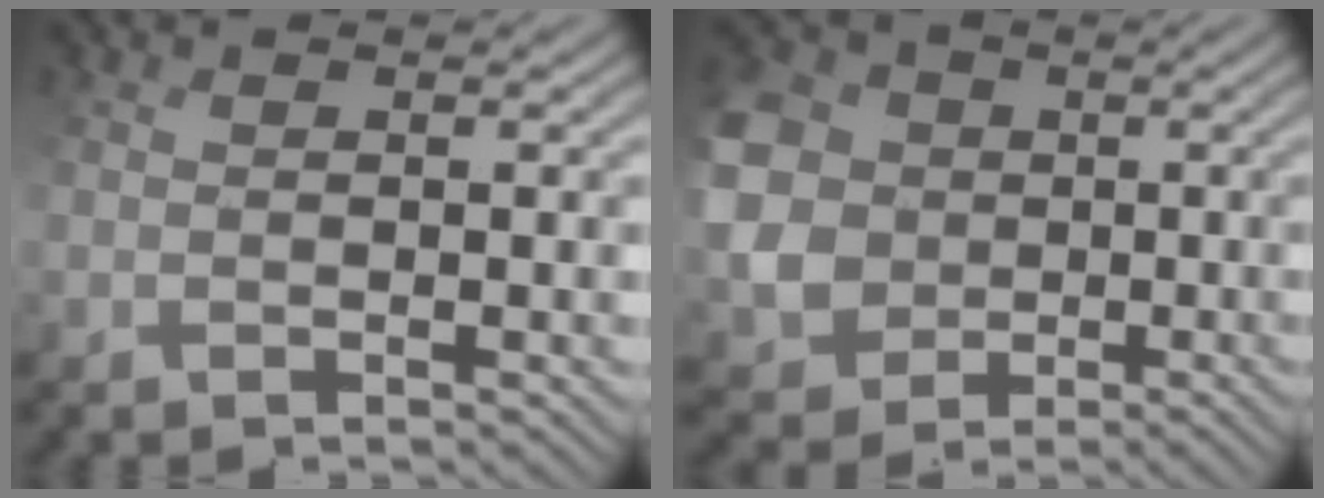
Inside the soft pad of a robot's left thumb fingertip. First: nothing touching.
{"total": 10.2, "force": [1.0, 9.2, 4.4], "torque": [-0.164, -0.018, 0.013]}